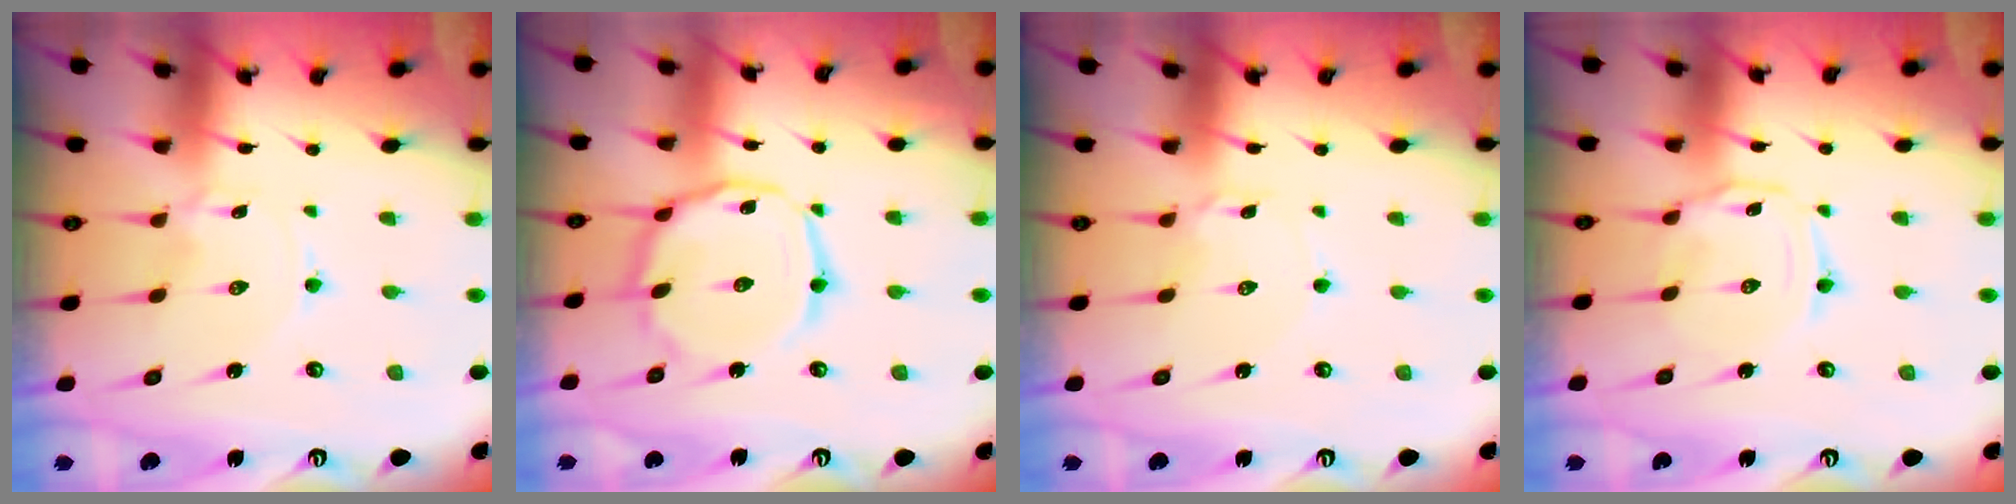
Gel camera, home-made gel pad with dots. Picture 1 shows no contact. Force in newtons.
{"total": 12.8, "press": 12.8, "slide": 0.6}
{"total": 2.3, "press": 2.3, "slide": 0.2}
{"total": 2.5, "press": 2.4, "slide": 0.4}